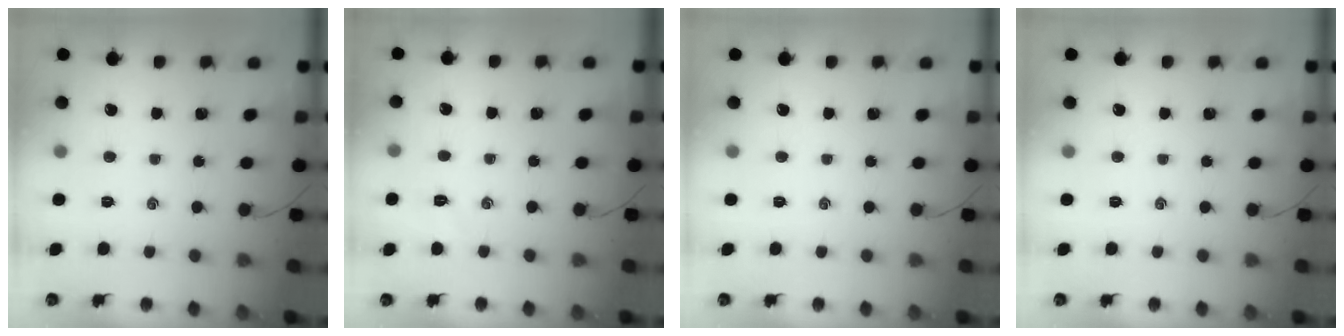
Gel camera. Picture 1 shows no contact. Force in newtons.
{"total": 2.9, "press": 2.8, "slide": 0.8}
{"total": 0.0}
{"total": 0.0}